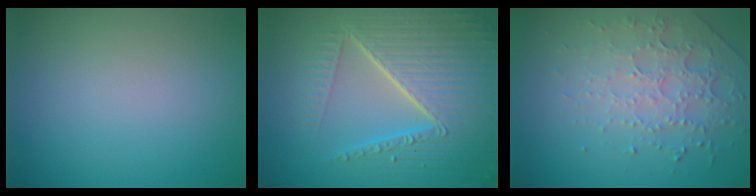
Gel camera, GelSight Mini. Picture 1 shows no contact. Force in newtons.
{"total": 9.3, "press": 6.1, "slide": 6.9}
{"total": 4.5, "press": 3.2, "slide": 3.2}